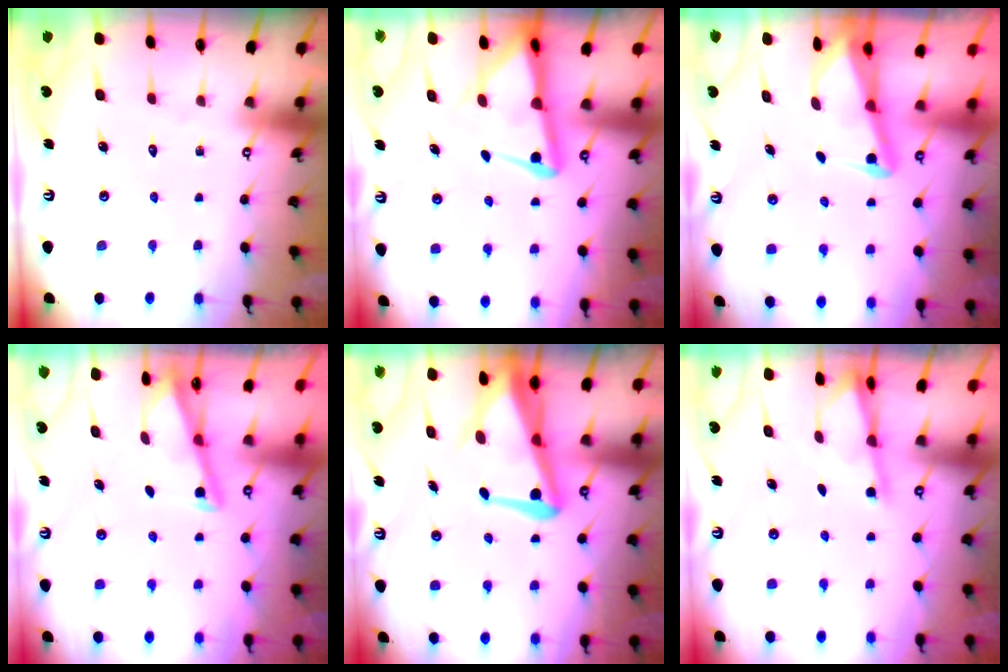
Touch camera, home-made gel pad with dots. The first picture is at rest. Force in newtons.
{"total": 8.3, "press": 8.3, "slide": 0.9}
{"total": 2.7, "press": 2.6, "slide": 0.6}
{"total": 2.9, "press": 2.9, "slide": 0.2}
{"total": 9.8, "press": 9.8, "slide": 1.1}
{"total": 2.3, "press": 2.2, "slide": 0.3}